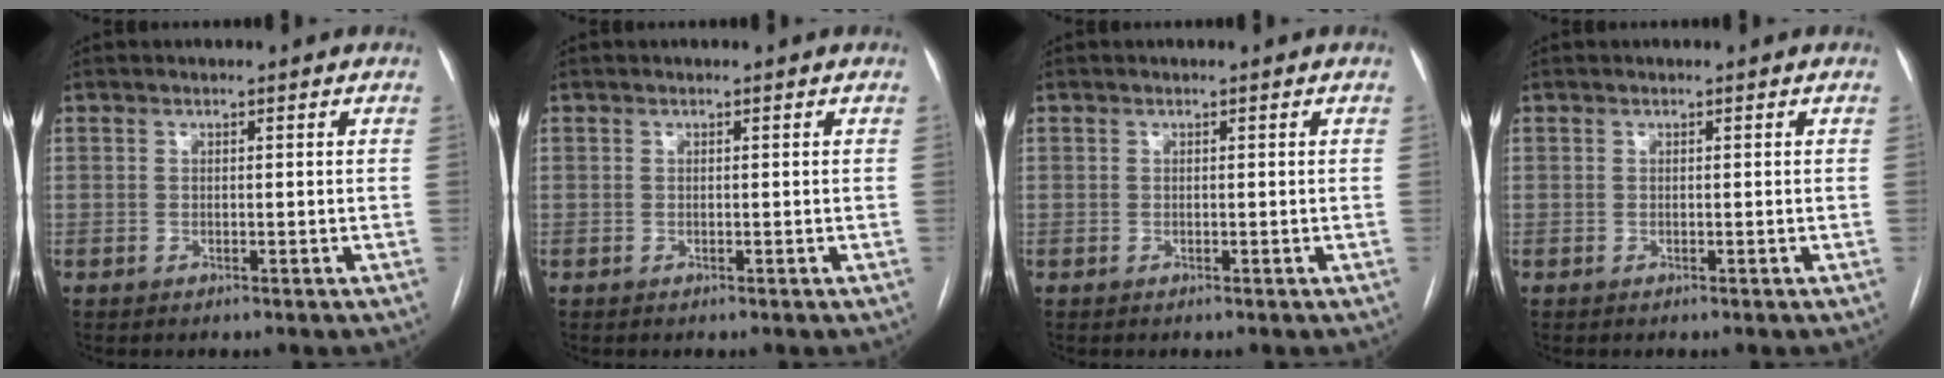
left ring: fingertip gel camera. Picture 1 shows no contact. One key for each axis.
{"total": 0.0}
{"total": 0.0}
{"total": 0.0}